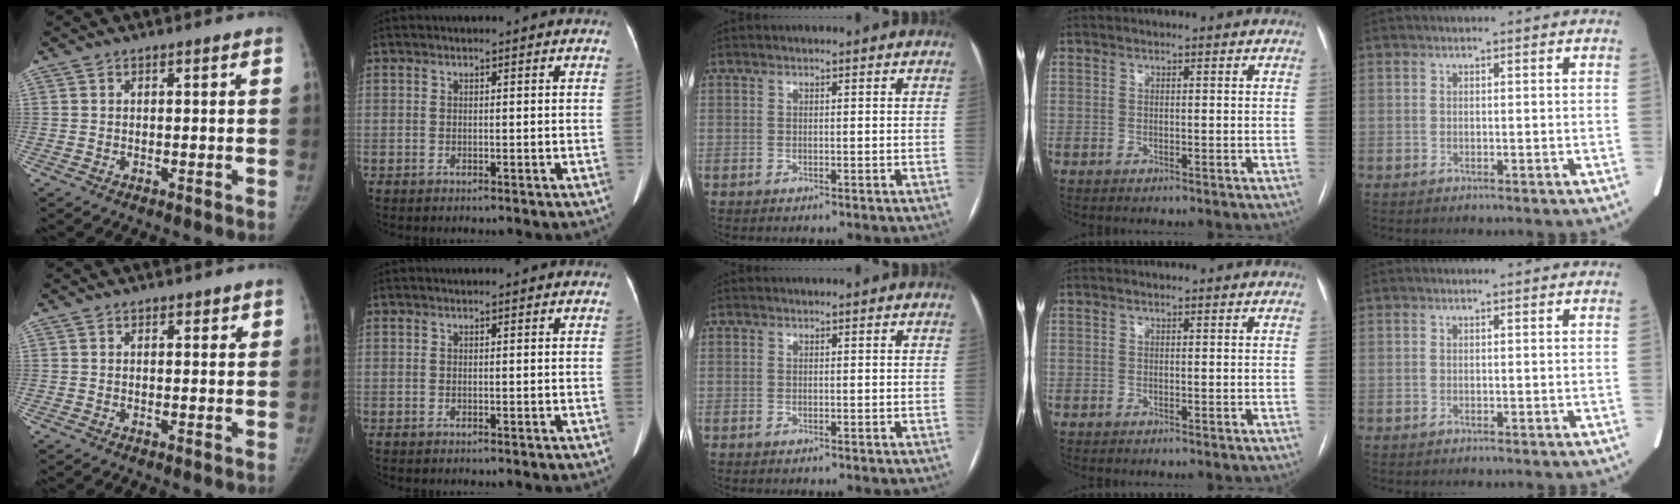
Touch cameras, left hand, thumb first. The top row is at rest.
{"thumb": {"total": 1.3, "force": [0.9, 0.7, 0.6], "torque": [0.003, -0.004, 0.009]}}